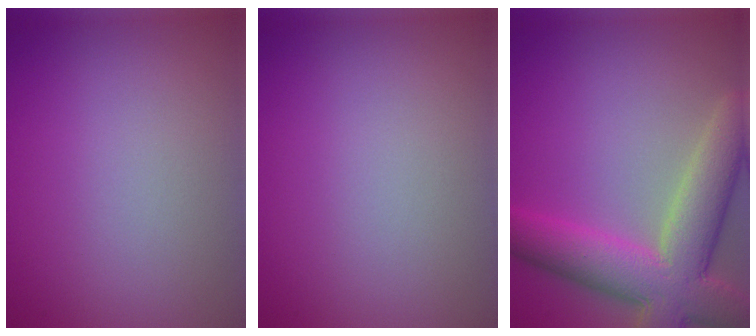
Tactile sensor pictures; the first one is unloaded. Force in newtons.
{"total": 0.0}
{"total": 9.0, "press": 9.0, "slide": 0.3}